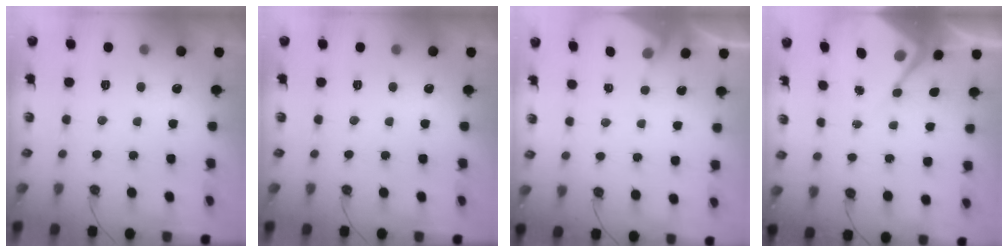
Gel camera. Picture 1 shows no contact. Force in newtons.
{"total": 0.0}
{"total": 3.0, "press": 2.9, "slide": 0.4}
{"total": 6.6, "press": 6.5, "slide": 0.7}